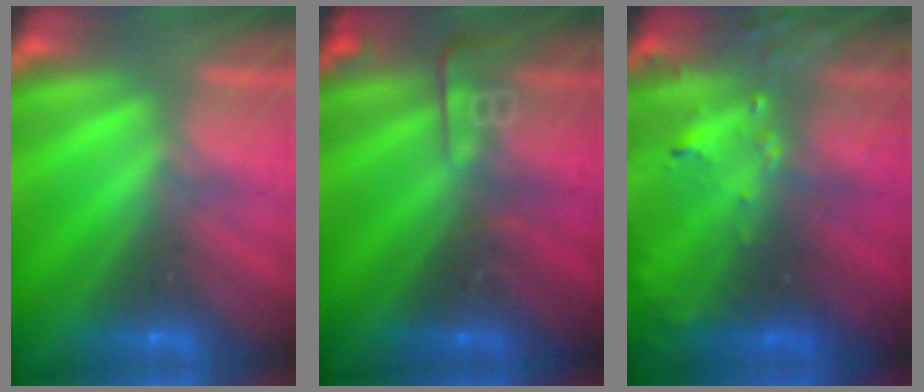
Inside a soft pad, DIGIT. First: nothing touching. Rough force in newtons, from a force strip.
{"total": 2.6}
{"total": 5.8}